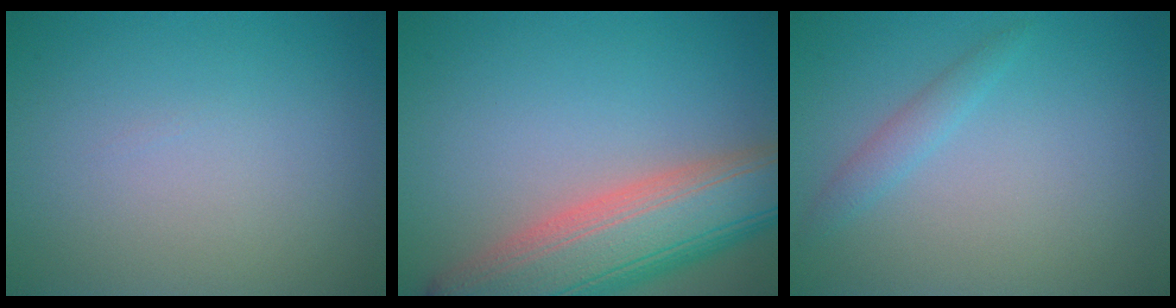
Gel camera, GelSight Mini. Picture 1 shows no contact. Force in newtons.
{"total": 10.3, "press": 10.3, "slide": 0.5}
{"total": 1.5, "press": 1.5, "slide": 0.1}